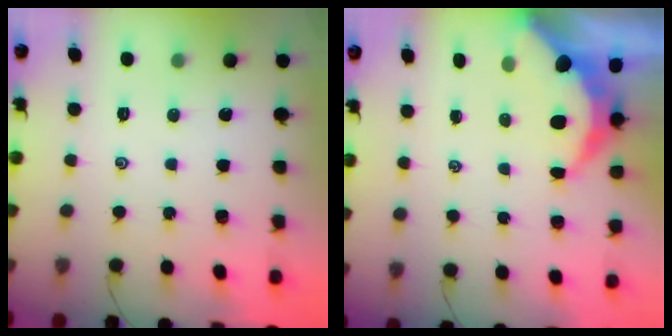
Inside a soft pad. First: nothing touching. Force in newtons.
{"total": 6.5, "press": 6.4, "slide": 0.9}